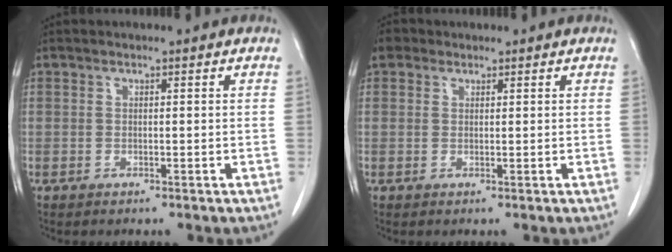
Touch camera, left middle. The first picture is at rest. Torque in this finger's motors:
{"motor_torque": [0.29, -0.29, 0.87, 0.13]}